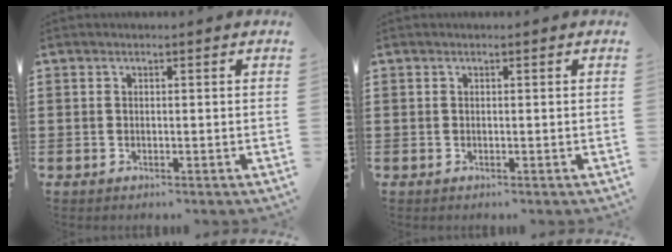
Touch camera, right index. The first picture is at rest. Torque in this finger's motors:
{"motor_torque": [0.01, 0.00, 0.00, 0.00]}